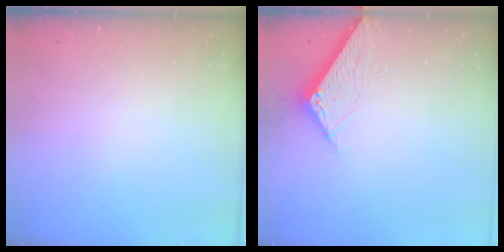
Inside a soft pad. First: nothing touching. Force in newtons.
{"total": 5.8, "press": 5.8, "slide": 0.6}